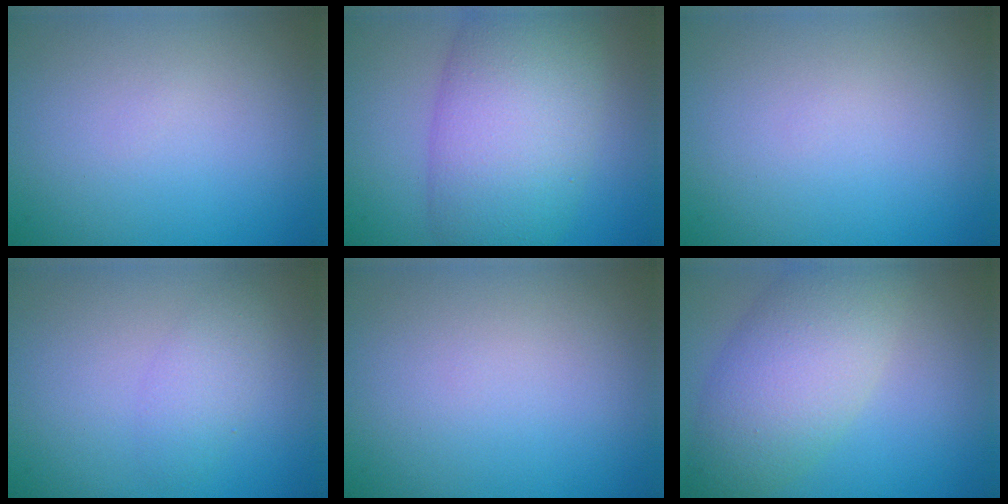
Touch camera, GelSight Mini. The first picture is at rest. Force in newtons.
{"total": 9.5, "press": 9.5, "slide": 0.3}
{"total": 0.0}
{"total": 1.9, "press": 1.9, "slide": 0.1}
{"total": 0.0}
{"total": 6.4, "press": 6.3, "slide": 0.5}